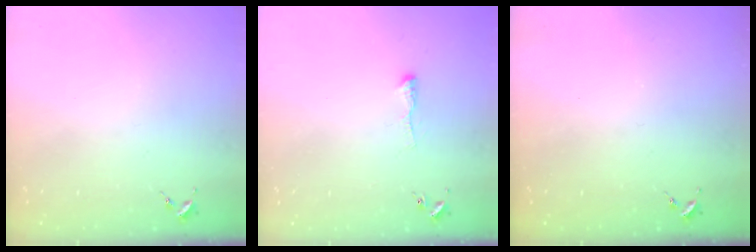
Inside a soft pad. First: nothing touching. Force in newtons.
{"total": 4.6, "press": 4.6, "slide": 0.5}
{"total": 0.7, "press": 0.7, "slide": 0.1}